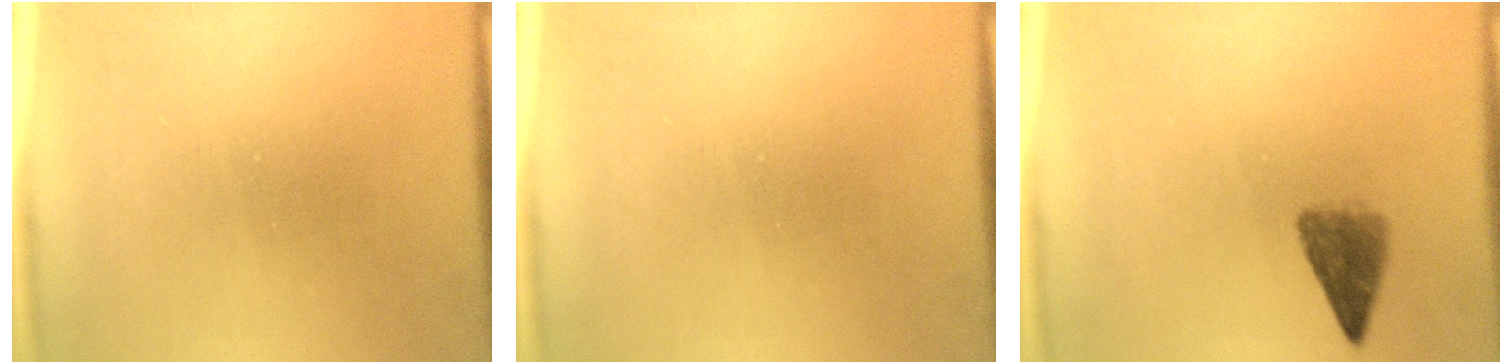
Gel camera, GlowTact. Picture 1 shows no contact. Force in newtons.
{"total": 0.0}
{"total": 2.7}